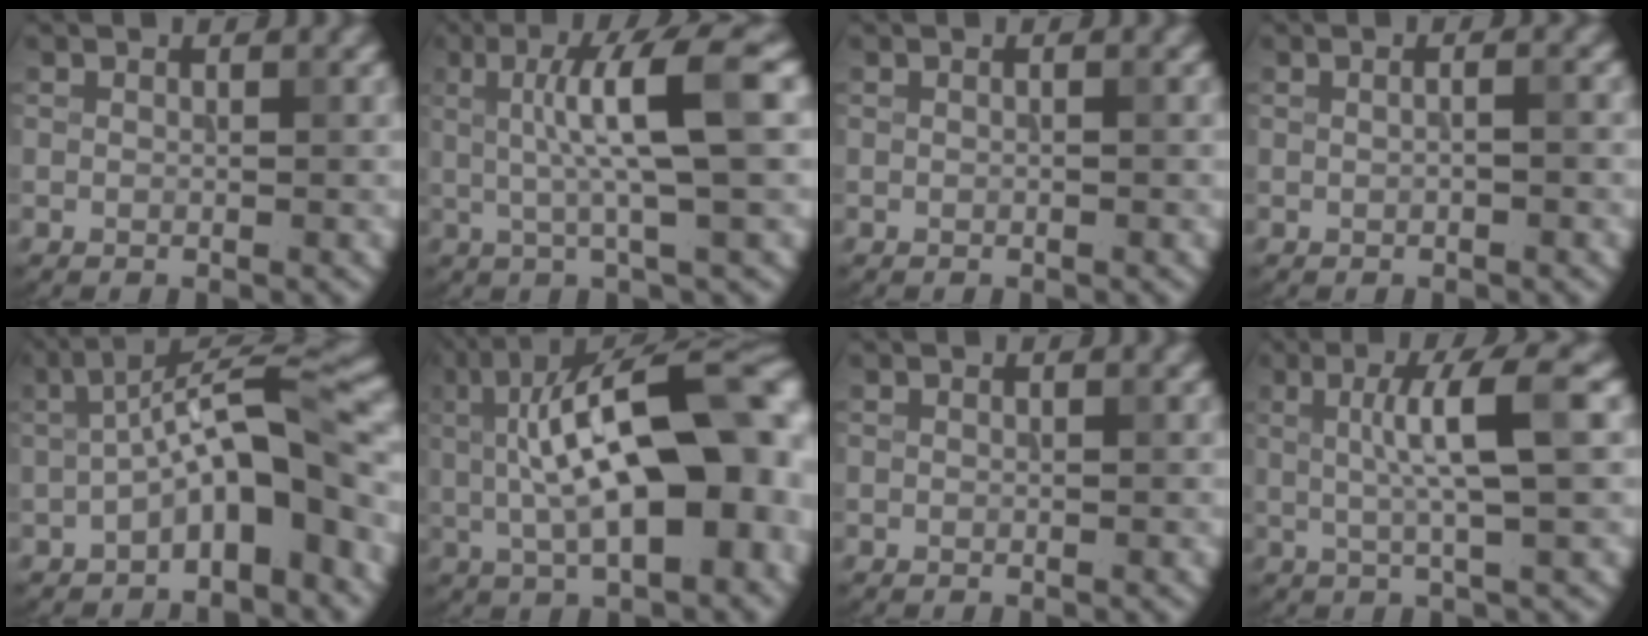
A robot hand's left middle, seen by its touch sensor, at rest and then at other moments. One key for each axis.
{"total": 7.3, "fx": 1.1, "fy": 1.1, "fz": 7.1, "tx": -0.115, "ty": 0.012, "tz": 0.019}
{"total": 0.0}
{"total": 2.2, "fx": 0.5, "fy": 1.1, "fz": 1.8, "tx": -0.011, "ty": 0.017, "tz": -0.014}
{"total": 7.8, "fx": -2.0, "fy": 2.4, "fz": 7.2, "tx": -0.110, "ty": 0.028, "tz": -0.040}
{"total": 14.4, "fx": 0.8, "fy": 5.9, "fz": 13.1, "tx": -0.171, "ty": 0.032, "tz": 0.008}
{"total": 0.0}
{"total": 5.7, "fx": 0.9, "fy": 0.9, "fz": 5.6, "tx": -0.091, "ty": 0.011, "tz": 0.016}